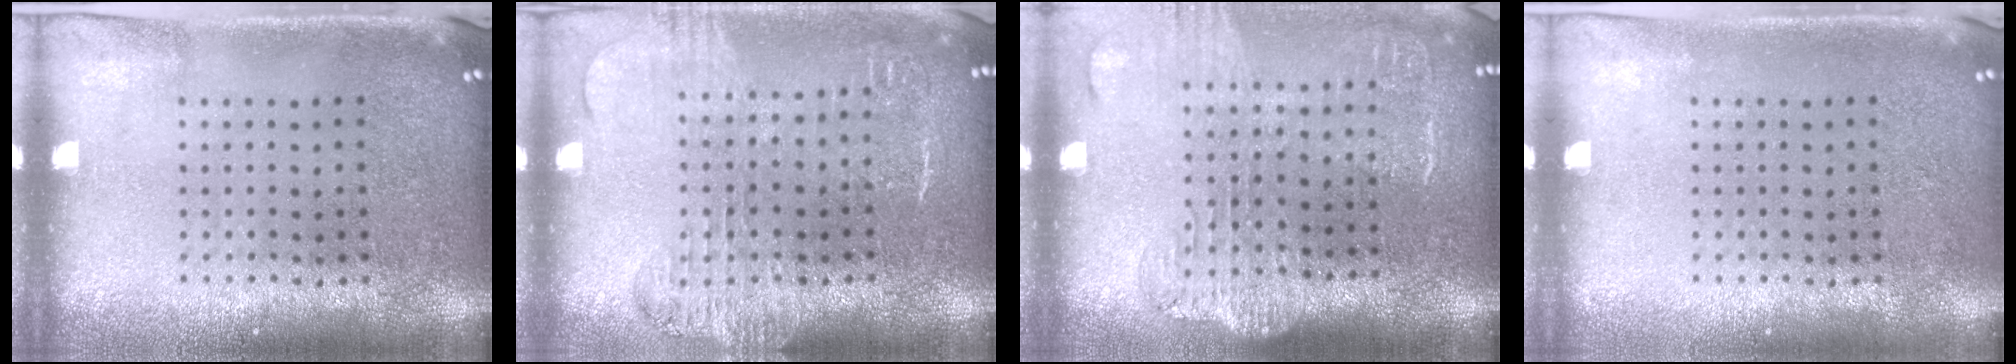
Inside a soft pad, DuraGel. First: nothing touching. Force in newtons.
{"total": 1.7, "press": 1.5, "slide": 0.8}
{"total": 1.9, "press": 1.6, "slide": 1.1}
{"total": 0.0}